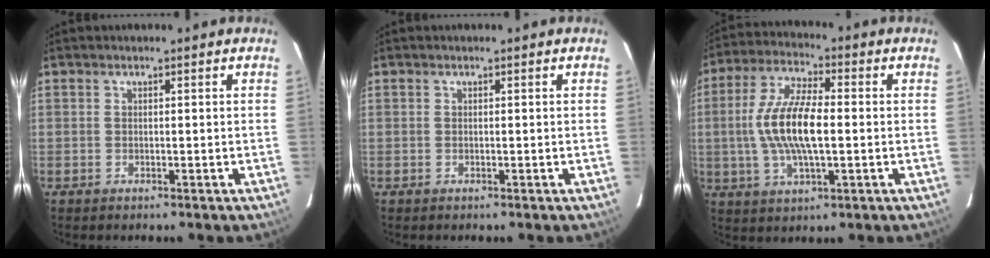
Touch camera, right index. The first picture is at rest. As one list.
[{"total": 0.0}, {"total": 12.7, "force": [-0.6, 4.3, 11.9], "torque": [-0.245, 0.007, -0.012]}]